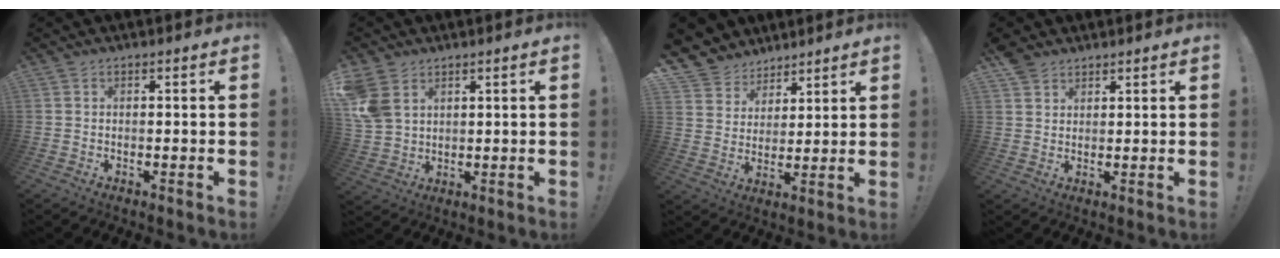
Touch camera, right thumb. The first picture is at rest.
{"total": 8.5, "force": [4.2, 6.1, 4.2], "torque": [-0.089, -0.012, 0.088]}
{"total": 8.1, "force": [5.4, 6.0, 0.4], "torque": [-0.018, -0.046, 0.114]}
{"total": 4.1, "force": [3.2, 2.6, 0.6], "torque": [0.000, -0.019, 0.059]}